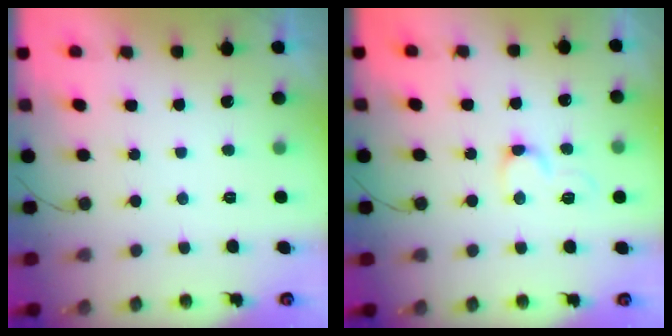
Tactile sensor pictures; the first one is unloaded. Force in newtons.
{"total": 5.2, "press": 5.2, "slide": 0.3}